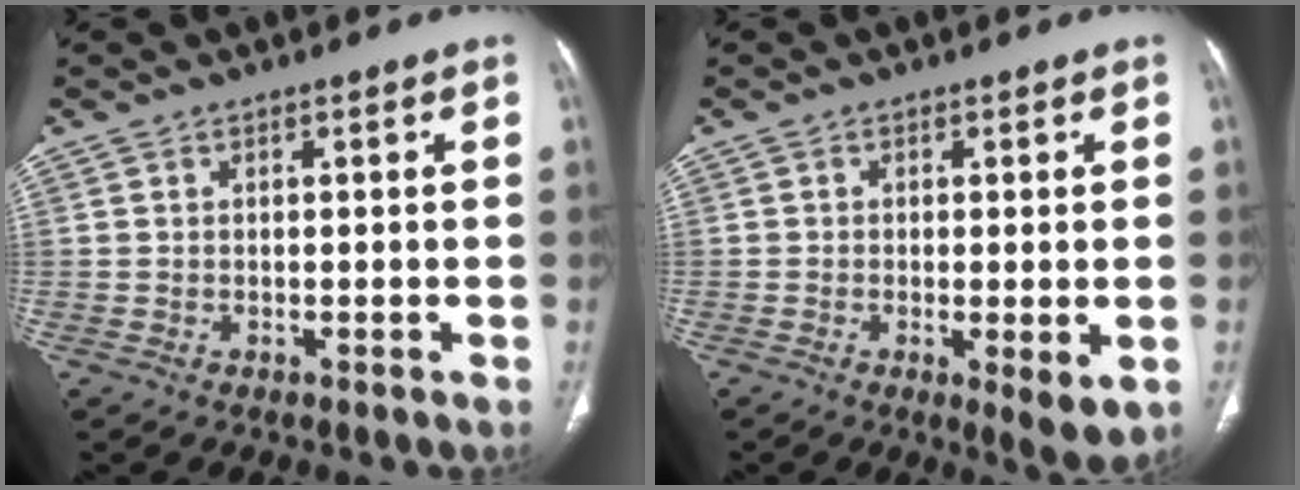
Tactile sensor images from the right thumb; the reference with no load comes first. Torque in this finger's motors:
{"motor_torque": [-0.45, 0.40, -0.36, 0.13, 0.00]}